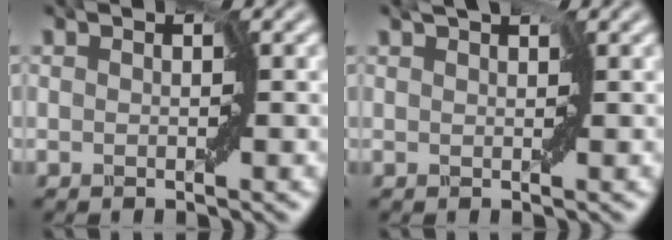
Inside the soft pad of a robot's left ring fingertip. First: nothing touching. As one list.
[{"total": 2.2, "force": [1.3, 1.1, 1.3], "torque": [-0.014, 0.014, 0.004]}]